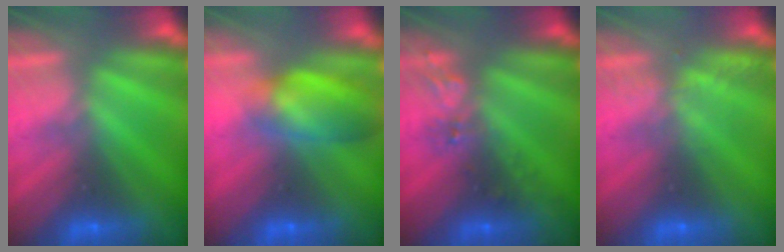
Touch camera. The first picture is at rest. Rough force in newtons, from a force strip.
{"total": 7.3}
{"total": 2.6}
{"total": 2.2}